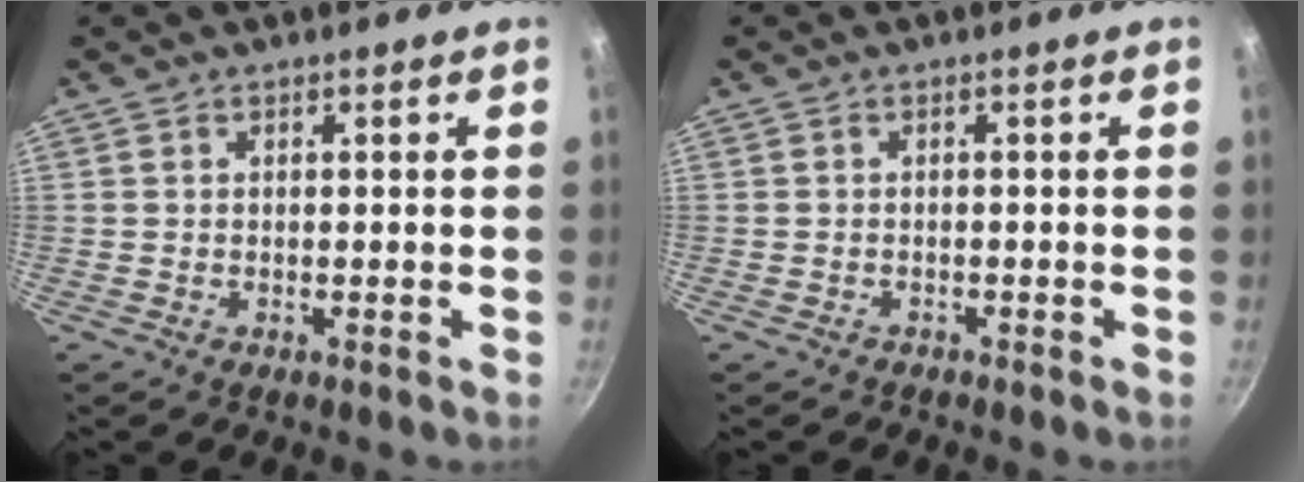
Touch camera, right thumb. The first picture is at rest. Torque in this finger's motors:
{"motor_torque": [-0.26, -0.10, 0.30, -0.29, -0.06]}